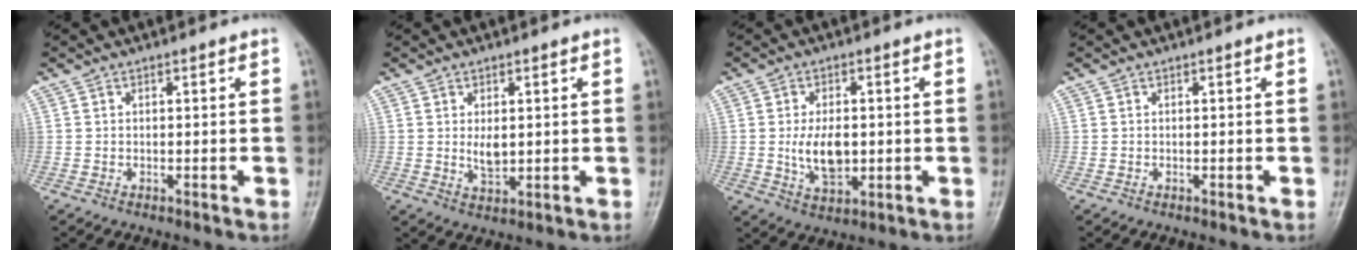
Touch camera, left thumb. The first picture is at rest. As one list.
[{"total": 3.9, "force": [0.6, 2.1, 3.2], "torque": [-0.045, -0.011, 0.016]}, {"total": 7.9, "force": [-0.2, 4.6, 6.4], "torque": [-0.103, -0.006, 0.002]}, {"total": 0.0}]